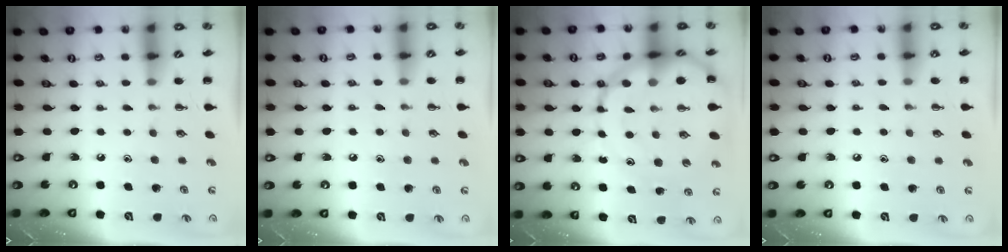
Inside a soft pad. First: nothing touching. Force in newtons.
{"total": 5.5, "press": 5.4, "slide": 1.3}
{"total": 19.0, "press": 18.6, "slide": 3.5}
{"total": 4.7, "press": 4.5, "slide": 1.4}